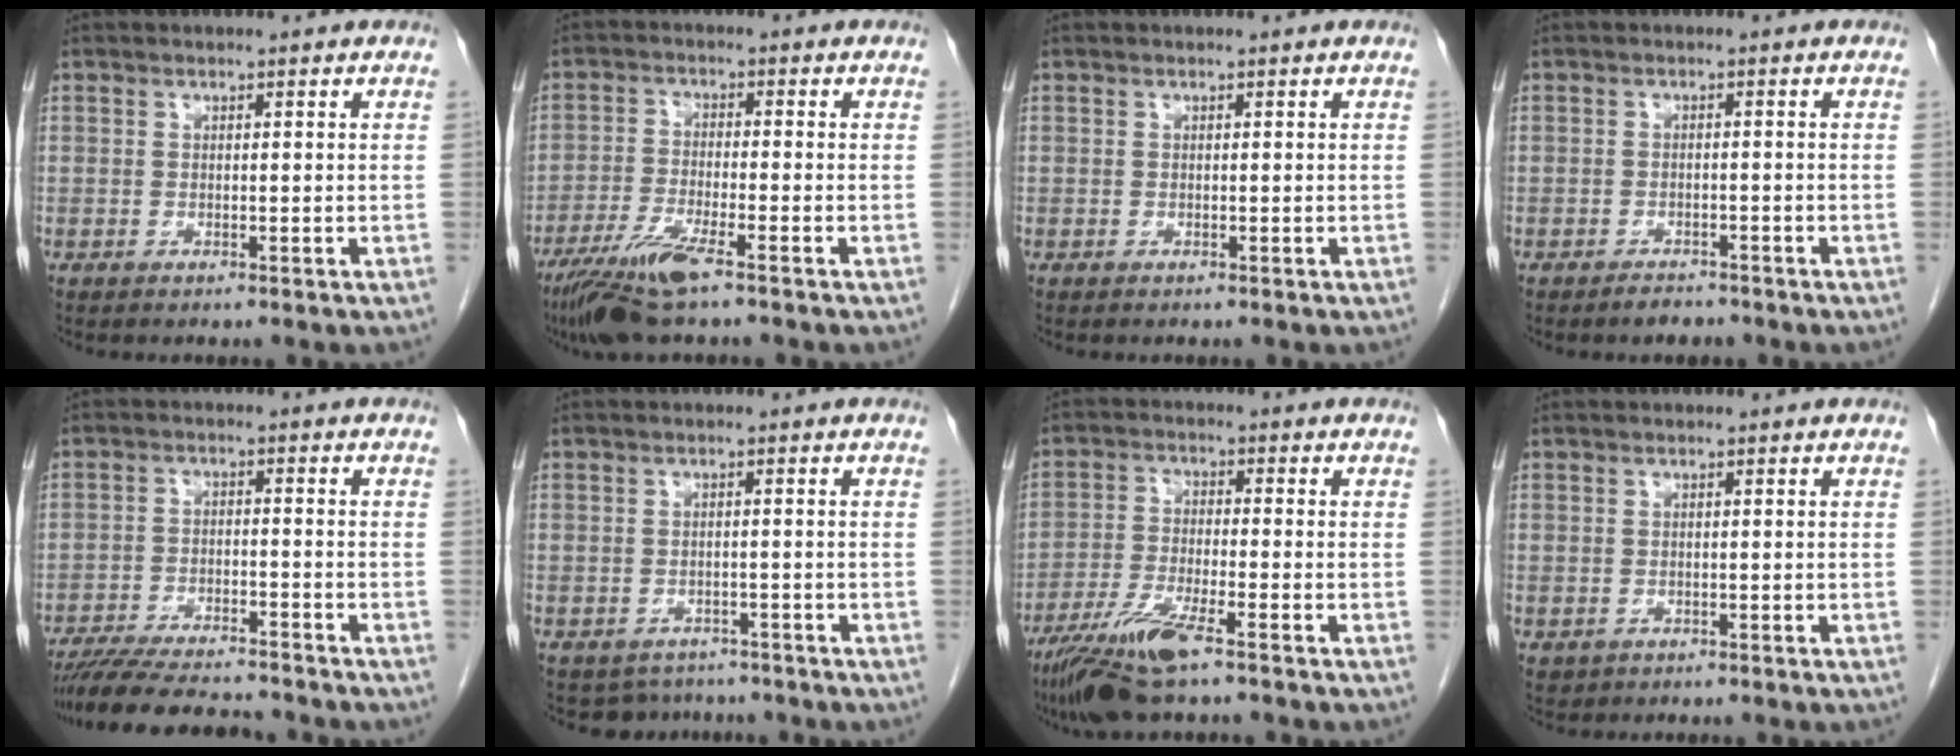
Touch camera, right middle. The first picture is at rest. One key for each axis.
{"total": 8.0, "fx": -5.4, "fy": 0.6, "fz": 5.9, "tx": -0.119, "ty": -0.022, "tz": -0.103}
{"total": 0.0}
{"total": 2.2, "fx": -1.9, "fy": 0.9, "fz": 0.8, "tx": -0.019, "ty": -0.001, "tz": -0.025}
{"total": 12.8, "fx": -11.6, "fy": 1.6, "fz": 5.2, "tx": -0.083, "ty": -0.008, "tz": -0.178}
{"total": 4.2, "fx": -3.5, "fy": 2.3, "fz": -0.1, "tx": 0.007, "ty": 0.005, "tz": -0.048}
{"total": 9.0, "fx": -6.2, "fy": 0.8, "fz": 6.6, "tx": -0.135, "ty": -0.023, "tz": -0.116}
{"total": 0.9, "fx": -0.2, "fy": 0.9, "fz": 0.2, "tx": -0.006, "ty": 0.002, "tz": 0.005}